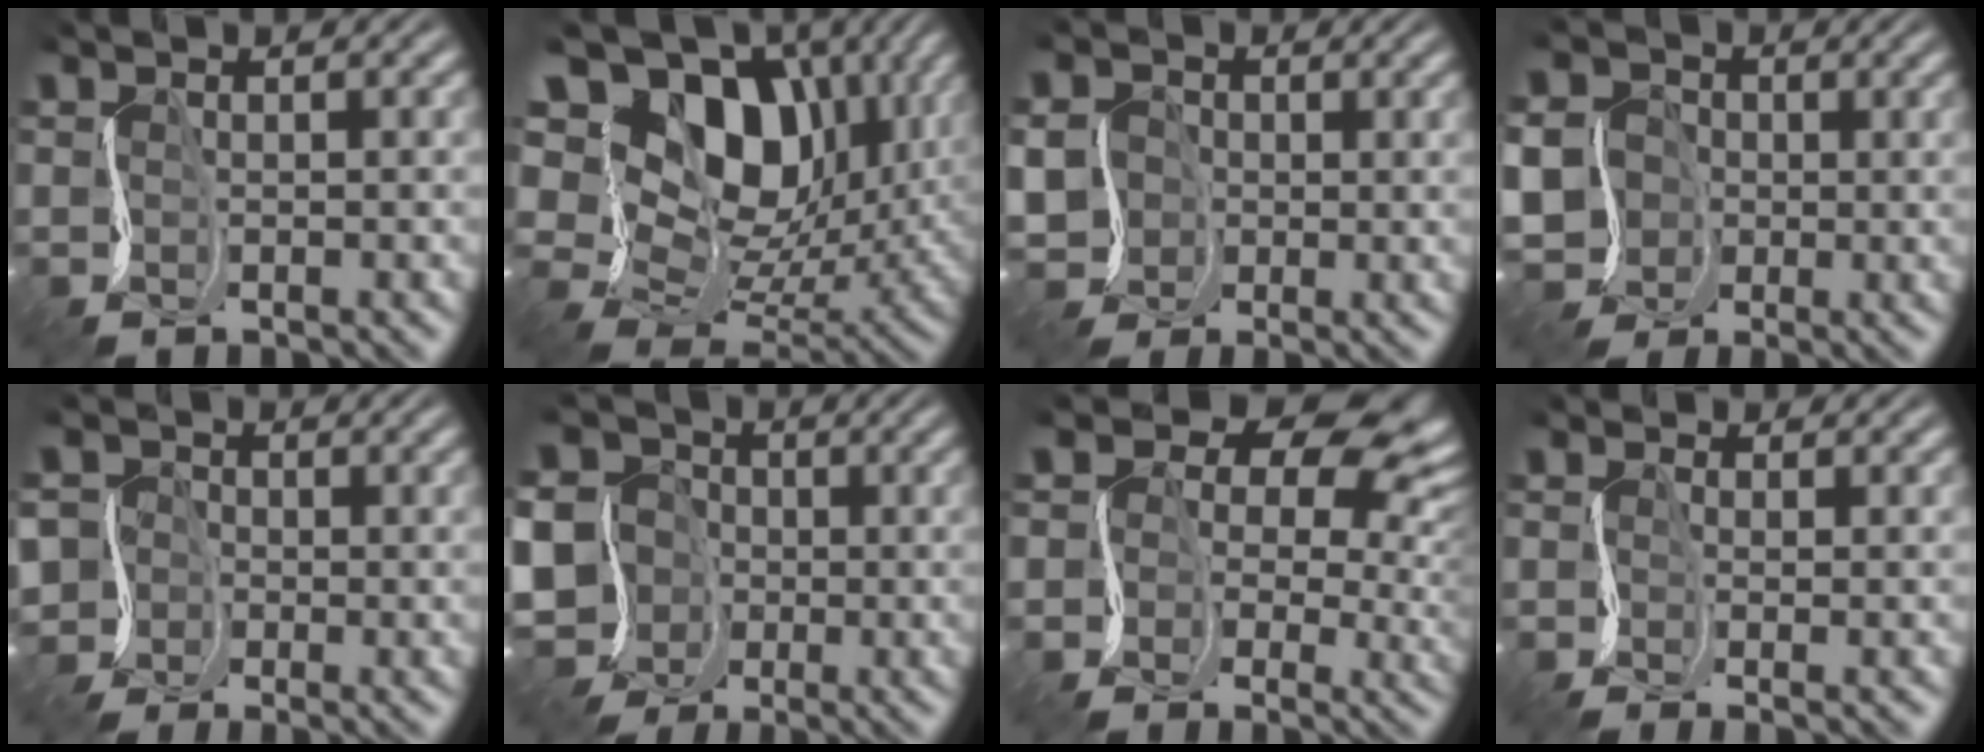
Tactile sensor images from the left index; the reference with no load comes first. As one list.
[{"total": 13.8, "force": [4.7, 9.2, 9.2], "torque": [-0.172, 0.026, 0.069]}, {"total": 4.3, "force": [-1.1, 4.1, 0.7], "torque": [-0.032, 0.007, -0.052]}, {"total": 7.7, "force": [-2.5, 7.0, 2.0], "torque": [-0.059, -0.011, -0.091]}, {"total": 5.7, "force": [-1.8, 5.3, 0.8], "torque": [-0.034, 0.010, -0.083]}, {"total": 10.9, "force": [-4.7, 9.3, 3.4], "torque": [-0.086, -0.016, -0.119]}, {"total": 10.9, "force": [4.4, 7.0, 7.1], "torque": [-0.088, 0.015, 0.049]}, {"total": 2.1, "force": [-0.9, -1.5, -1.2], "torque": [0.022, -0.010, -0.024]}]